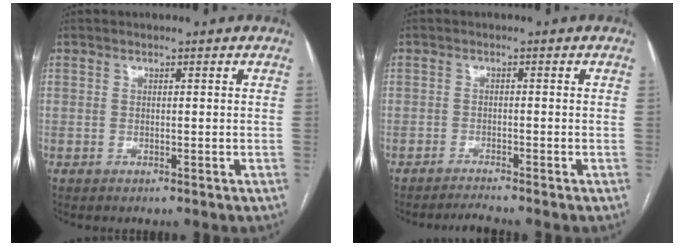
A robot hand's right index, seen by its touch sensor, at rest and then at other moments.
{"total": 2.0, "force": [-1.8, -0.8, 0.0], "torque": [-0.009, -0.013, -0.031]}